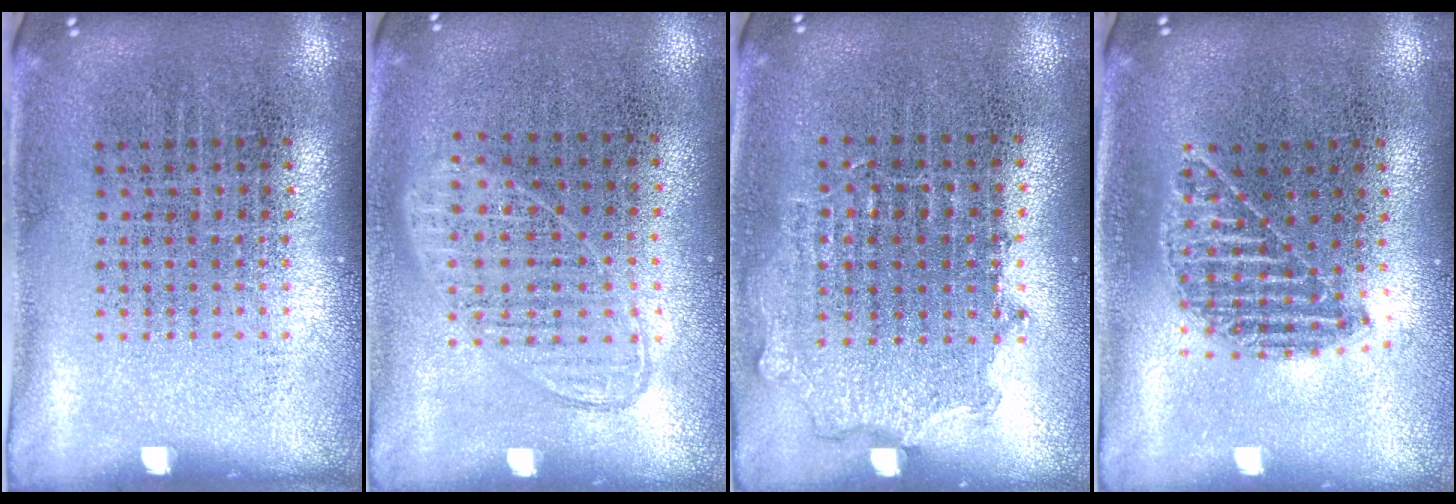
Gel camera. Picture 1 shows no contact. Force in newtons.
{"total": 1.0, "press": 0.9, "slide": 0.3}
{"total": 0.8, "press": 0.8, "slide": 0.2}
{"total": 1.2, "press": 1.1, "slide": 0.5}